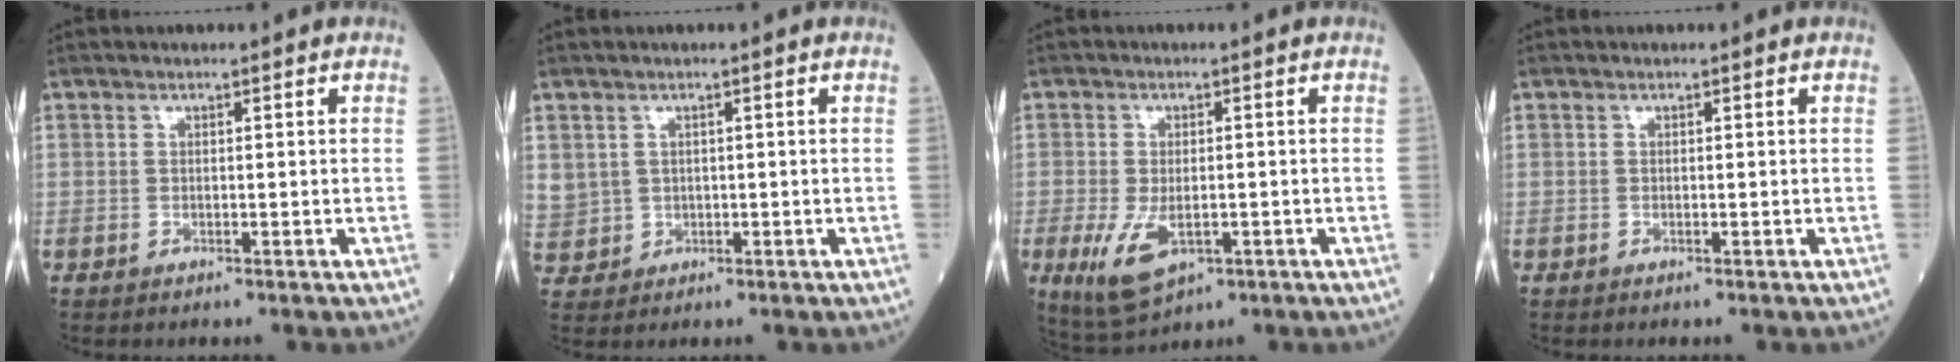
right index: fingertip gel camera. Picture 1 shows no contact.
{"total": 6.2, "force": [0.9, 6.0, 1.4], "torque": [-0.058, 0.013, 0.039]}
{"total": 7.2, "force": [-2.5, 3.5, 5.8], "torque": [-0.119, -0.015, -0.030]}
{"total": 0.0}